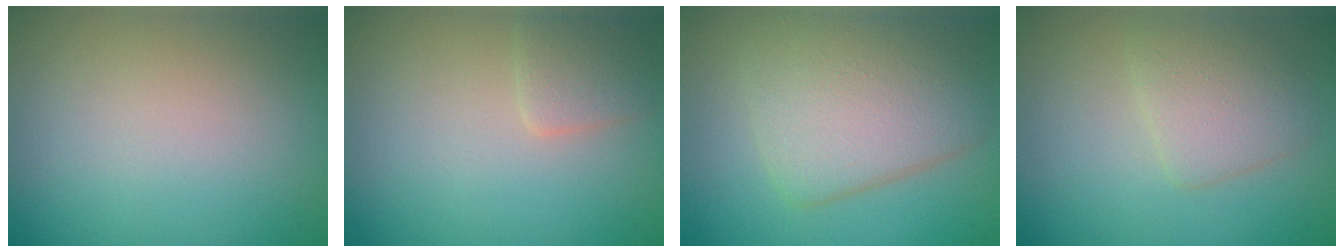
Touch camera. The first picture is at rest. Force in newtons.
{"total": 1.9, "press": 1.9, "slide": 0.1}
{"total": 6.7, "press": 6.7, "slide": 0.5}
{"total": 3.0, "press": 3.0, "slide": 0.1}